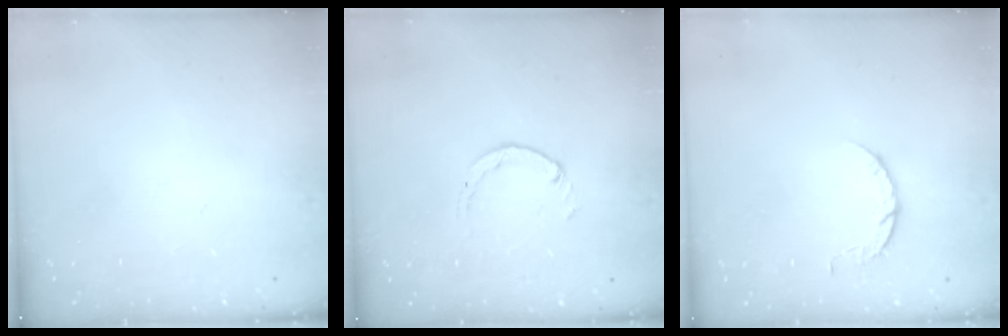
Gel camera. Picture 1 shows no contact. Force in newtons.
{"total": 1.1, "press": 1.1, "slide": 0.2}
{"total": 5.2, "press": 5.2, "slide": 0.8}